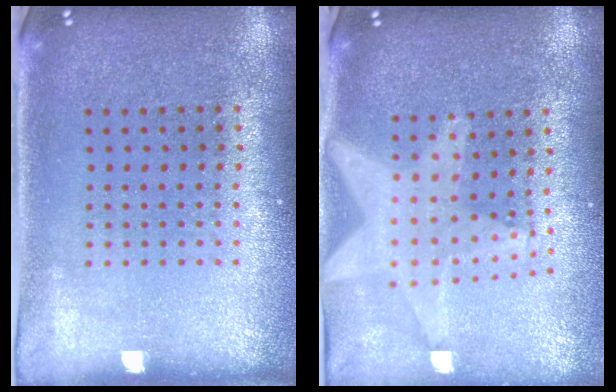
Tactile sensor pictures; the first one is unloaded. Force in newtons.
{"total": 1.9, "press": 1.6, "slide": 0.8}